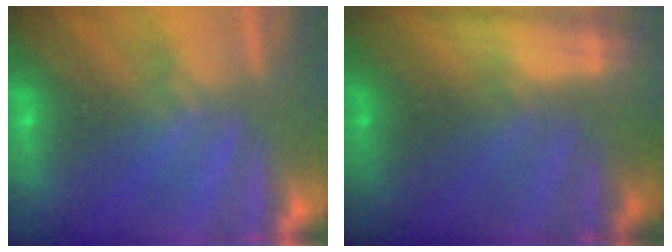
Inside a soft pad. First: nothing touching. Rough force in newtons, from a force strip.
{"total": 2.8}